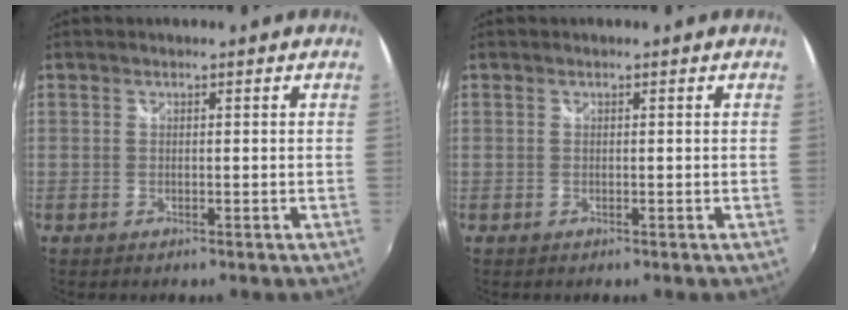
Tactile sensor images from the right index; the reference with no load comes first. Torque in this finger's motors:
{"motor_torque": [0.00, 0.00, 0.00, 0.00]}